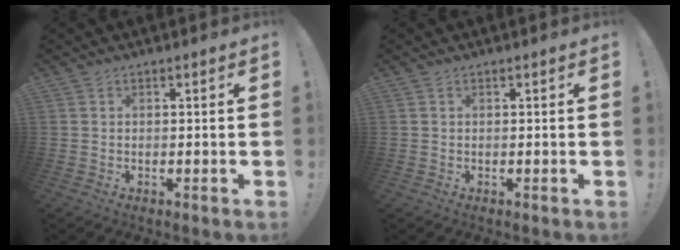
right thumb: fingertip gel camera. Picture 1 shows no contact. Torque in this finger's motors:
{"motor_torque": [-0.01, 0.10, 0.36, -0.11, 0.00]}